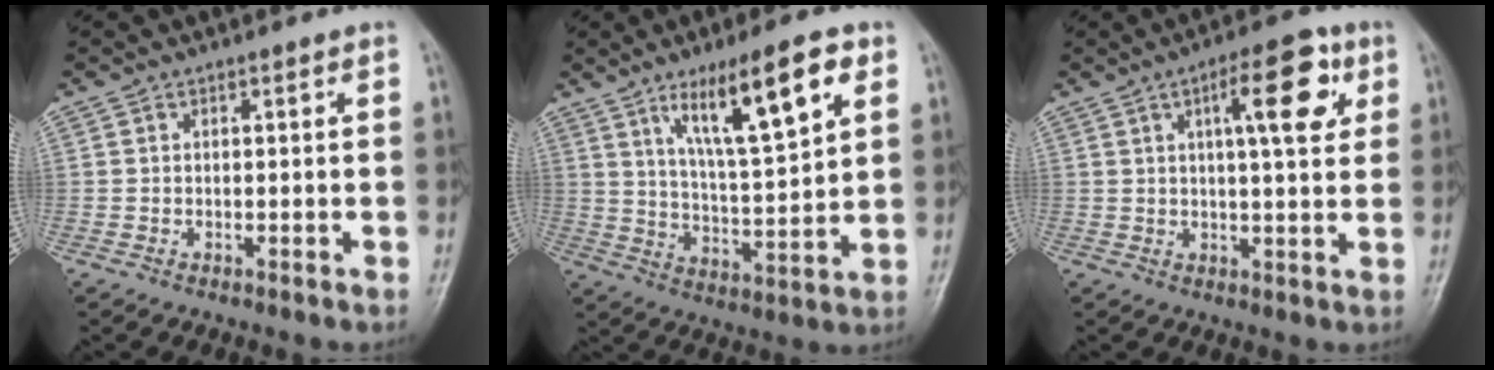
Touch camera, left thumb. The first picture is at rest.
{"total": 14.9, "force": [7.5, 3.4, 12.4], "torque": [-0.193, -0.030, 0.131]}
{"total": 10.4, "force": [3.8, 3.4, 9.1], "torque": [-0.111, -0.004, 0.050]}